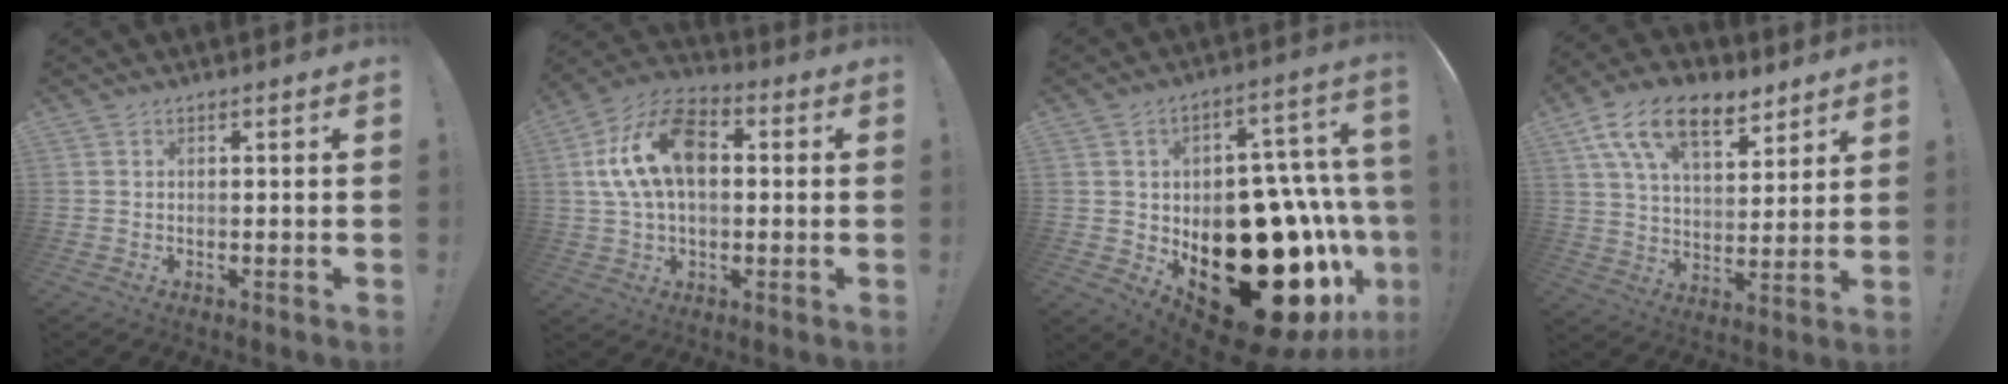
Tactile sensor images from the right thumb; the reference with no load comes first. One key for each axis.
{"total": 16.9, "fx": 2.8, "fy": 10.5, "fz": 12.9, "tx": -0.244, "ty": 0.009, "tz": 0.048}
{"total": 35.7, "fx": -10.0, "fy": 21.0, "fz": 27.1, "tx": -0.336, "ty": 0.025, "tz": -0.084}
{"total": 16.3, "fx": 9.7, "fy": 8.4, "fz": 10.1, "tx": -0.173, "ty": -0.045, "tz": 0.177}